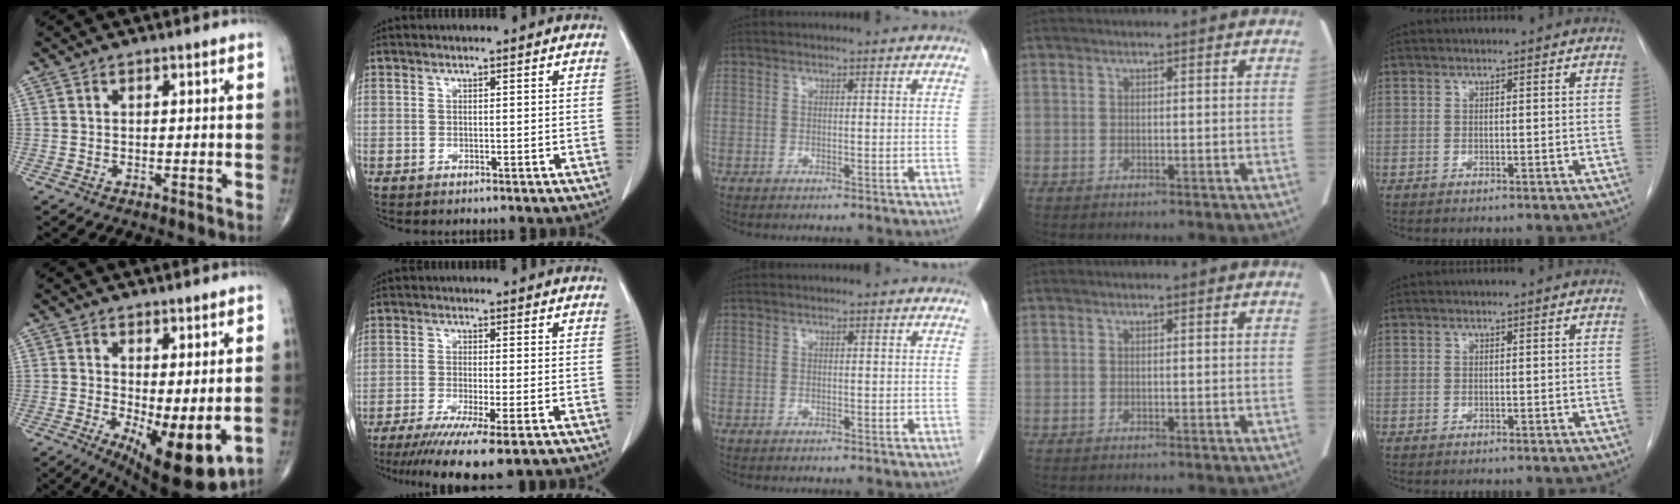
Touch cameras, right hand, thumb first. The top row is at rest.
{"thumb": {"total": 11.5, "force": [-1.6, 4.1, 10.6], "torque": [-0.155, -0.026, -0.010]}, "index": {"total": 11.3, "force": [-7.8, 0.7, 8.1], "torque": [-0.128, -0.030, -0.121]}}